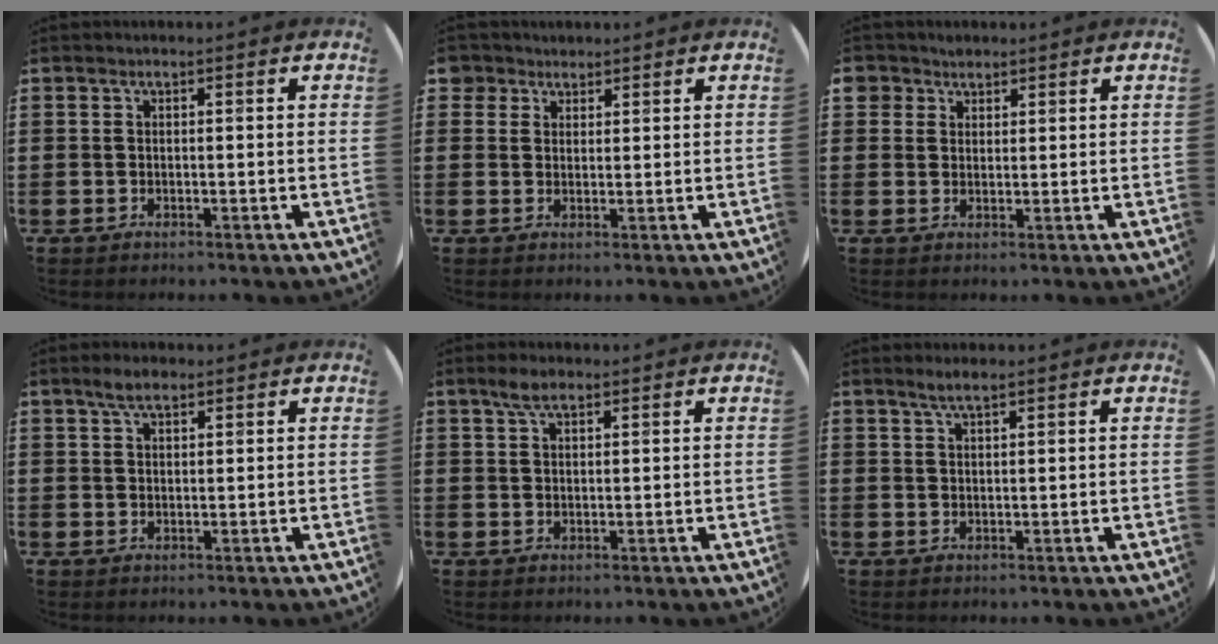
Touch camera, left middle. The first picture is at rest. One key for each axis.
{"total": 2.6, "fx": 2.1, "fy": 1.6, "fz": -0.1, "tx": 0.002, "ty": 0.005, "tz": 0.040}
{"total": 2.4, "fx": 1.8, "fy": 1.6, "fz": -0.1, "tx": 0.003, "ty": 0.004, "tz": 0.035}
{"total": 3.1, "fx": 2.3, "fy": 1.1, "fz": 1.7, "tx": -0.029, "ty": 0.003, "tz": 0.039}
{"total": 3.1, "fx": 2.2, "fy": 1.2, "fz": 1.8, "tx": -0.031, "ty": 0.004, "tz": 0.037}
{"total": 2.1, "fx": 1.8, "fy": 0.3, "fz": 1.2, "tx": -0.025, "ty": 0.004, "tz": 0.031}